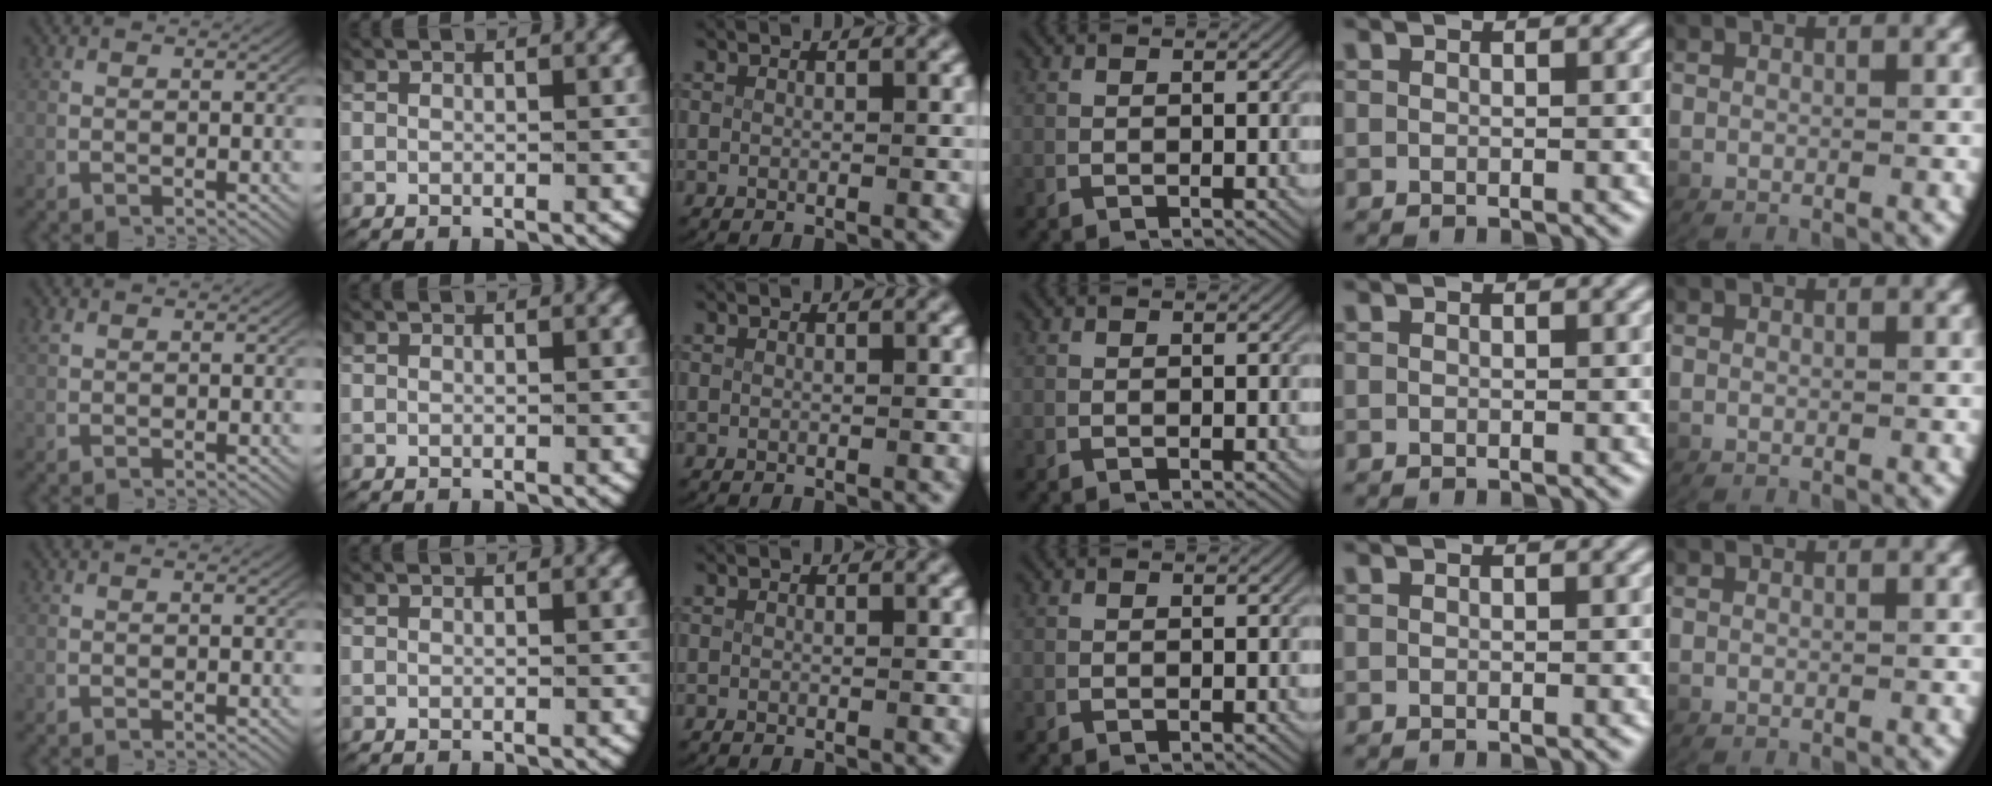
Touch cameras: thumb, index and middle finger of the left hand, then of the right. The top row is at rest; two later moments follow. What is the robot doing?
{"motion": "lift_and_place", "object": "paper"}